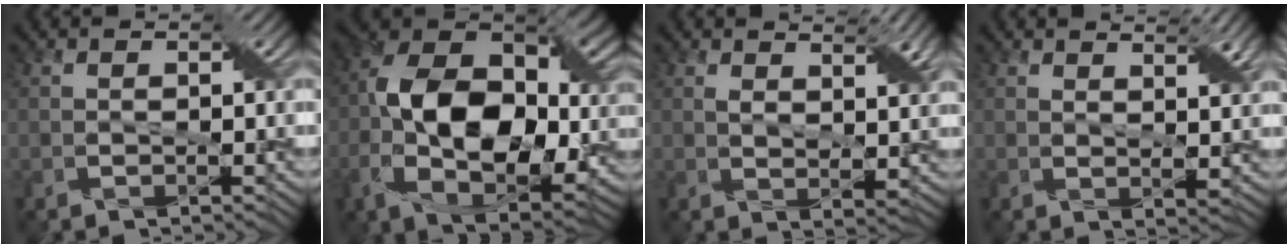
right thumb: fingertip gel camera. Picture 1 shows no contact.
{"total": 16.0, "force": [-0.2, 10.4, 12.2], "torque": [-0.232, 0.004, -0.014]}
{"total": 4.8, "force": [2.6, 2.0, 3.5], "torque": [-0.065, -0.005, 0.047]}
{"total": 4.3, "force": [2.7, 1.2, 3.0], "torque": [-0.055, -0.004, 0.047]}